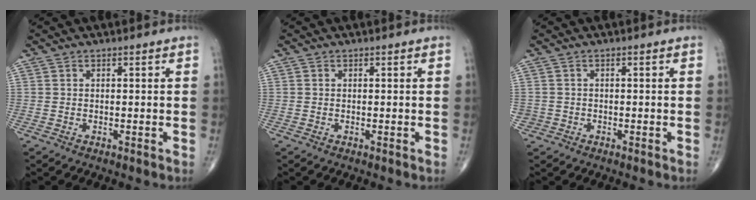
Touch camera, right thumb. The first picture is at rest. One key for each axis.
{"total": 0.0}
{"total": 1.6, "fx": -0.5, "fy": 1.5, "fz": 0.5, "tx": -0.010, "ty": 0.009, "tz": -0.007}